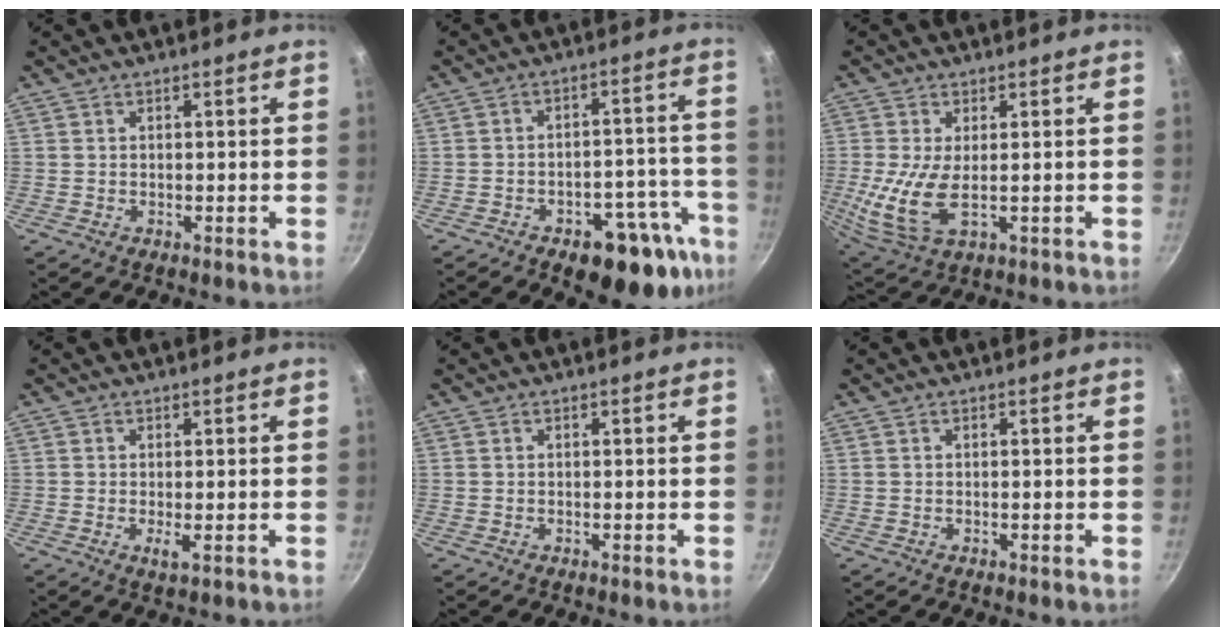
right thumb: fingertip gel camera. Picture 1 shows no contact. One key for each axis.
{"total": 16.6, "fx": -9.8, "fy": 8.0, "fz": 10.7, "tx": -0.063, "ty": 0.054, "tz": -0.125}
{"total": 9.6, "fx": -0.7, "fy": 4.3, "fz": 8.6, "tx": -0.185, "ty": -0.019, "tz": -0.008}
{"total": 1.6, "fx": -0.3, "fy": 0.3, "fz": 1.6, "tx": -0.032, "ty": -0.007, "tz": -0.005}
{"total": 0.0}
{"total": 0.0}